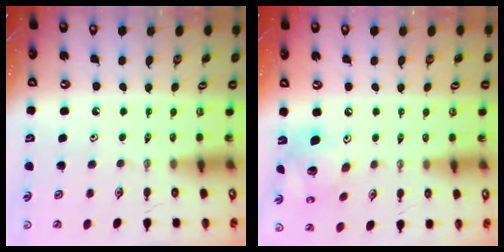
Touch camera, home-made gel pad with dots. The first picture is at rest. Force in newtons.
{"total": 15.6, "press": 15.3, "slide": 2.8}